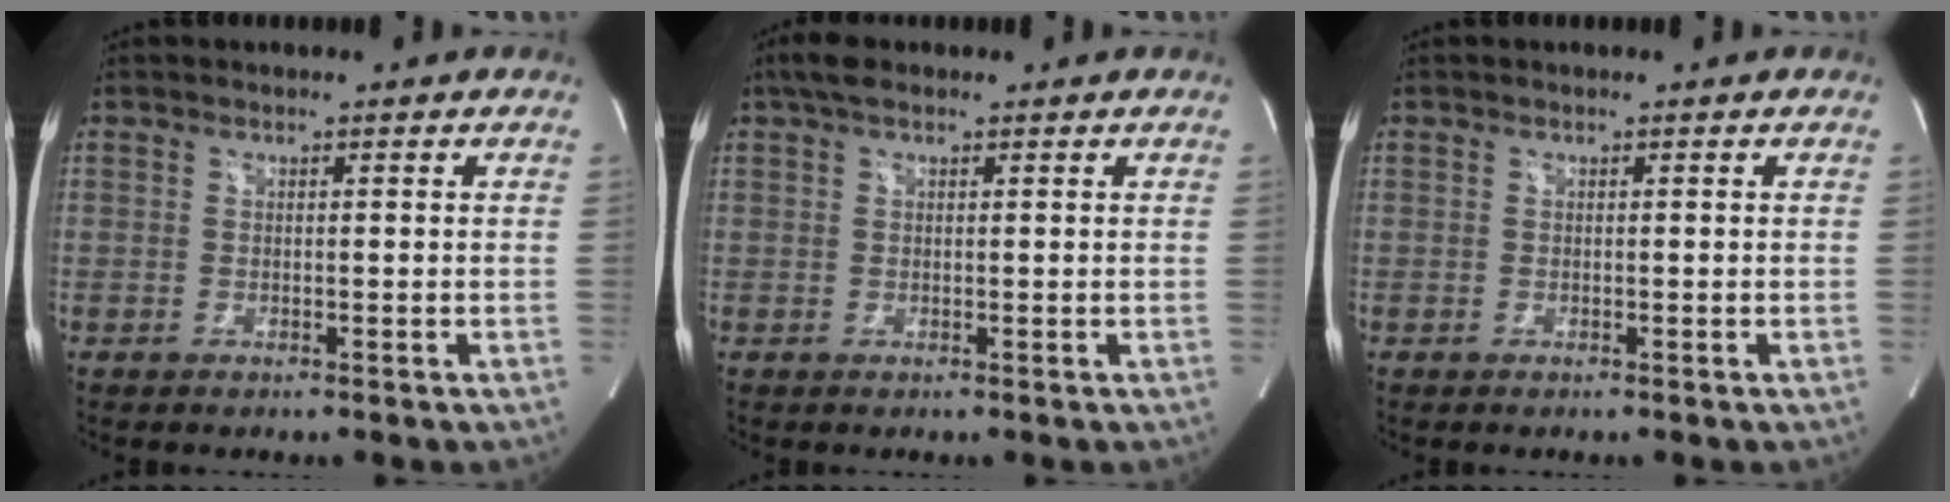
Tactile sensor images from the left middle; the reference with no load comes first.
{"total": 3.0, "force": [2.0, 1.1, 2.0], "torque": [-0.045, 0.026, 0.038]}
{"total": 0.0}